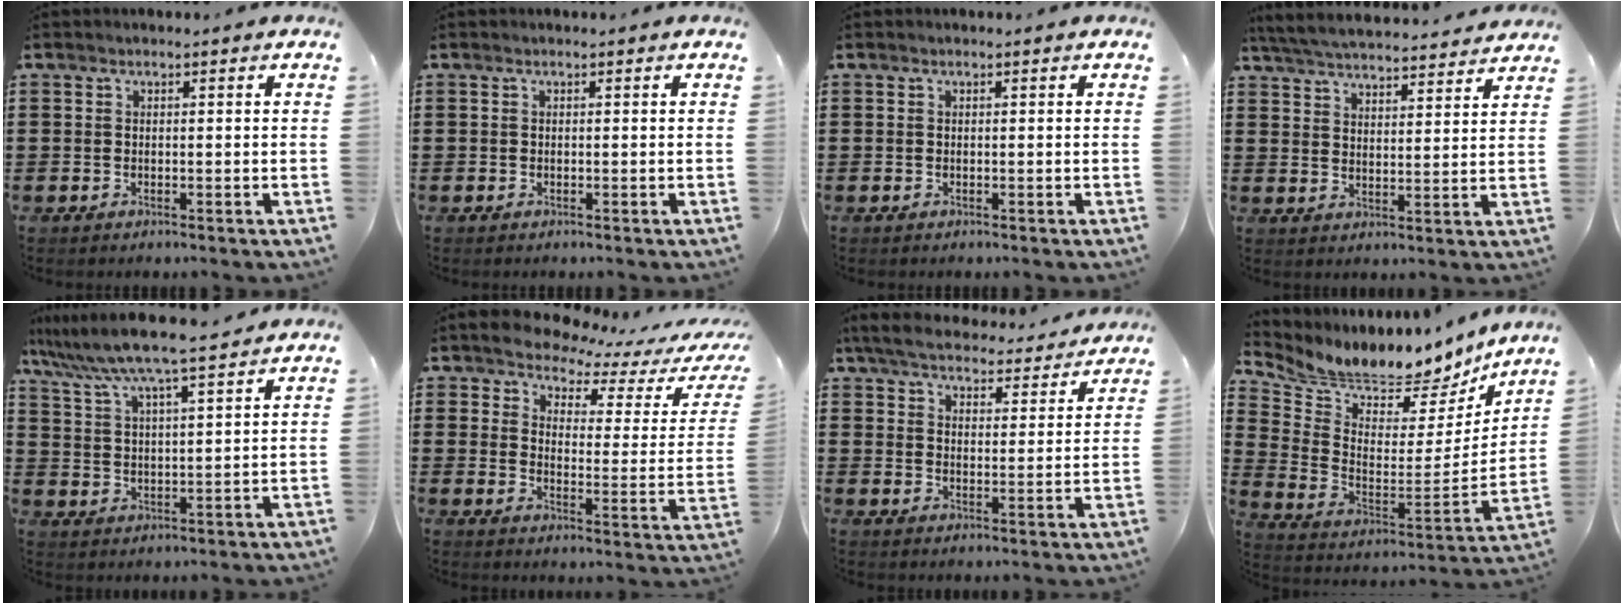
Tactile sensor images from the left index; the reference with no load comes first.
{"total": 0.0}
{"total": 0.0}
{"total": 5.3, "force": [5.2, 0.0, 0.9], "torque": [-0.040, -0.030, 0.090]}
{"total": 7.1, "force": [6.4, -0.3, 3.1], "torque": [-0.085, -0.033, 0.108]}
{"total": 4.6, "force": [4.4, 1.0, 0.9], "torque": [-0.048, -0.030, 0.074]}
{"total": 5.7, "force": [5.5, 0.5, 1.4], "torque": [-0.052, -0.032, 0.094]}
{"total": 6.4, "force": [6.2, 1.5, 0.4], "torque": [-0.042, -0.070, 0.100]}